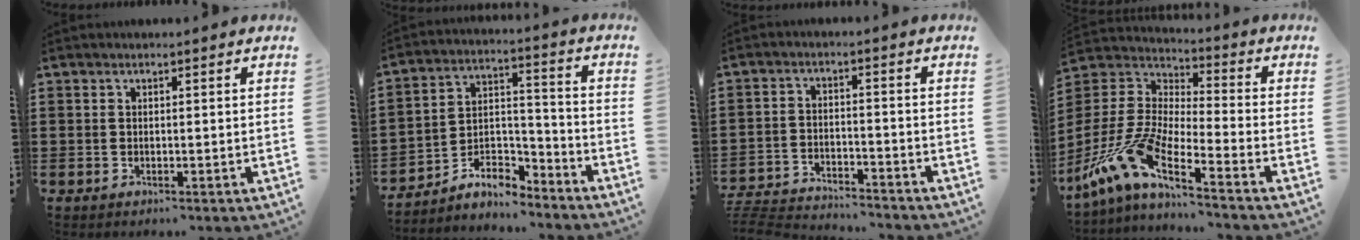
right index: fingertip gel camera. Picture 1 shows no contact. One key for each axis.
{"total": 7.0, "fx": -6.0, "fy": 2.6, "fz": 2.6, "tx": -0.050, "ty": 0.010, "tz": -0.116}
{"total": 4.3, "fx": -4.3, "fy": 0.2, "fz": 0.4, "tx": -0.025, "ty": -0.003, "tz": -0.095}
{"total": 9.8, "fx": -7.2, "fy": 2.1, "fz": 6.3, "tx": -0.173, "ty": -0.016, "tz": -0.156}